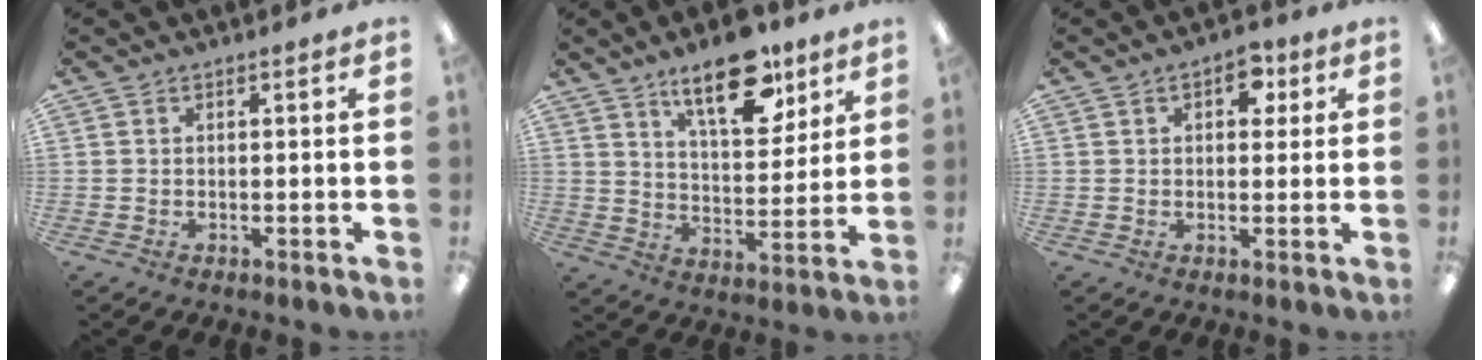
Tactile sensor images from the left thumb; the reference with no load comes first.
{"total": 16.1, "force": [10.6, 6.9, 9.8], "torque": [-0.135, -0.053, 0.178]}
{"total": 5.6, "force": [2.3, 3.3, 3.9], "torque": [-0.041, -0.004, 0.033]}